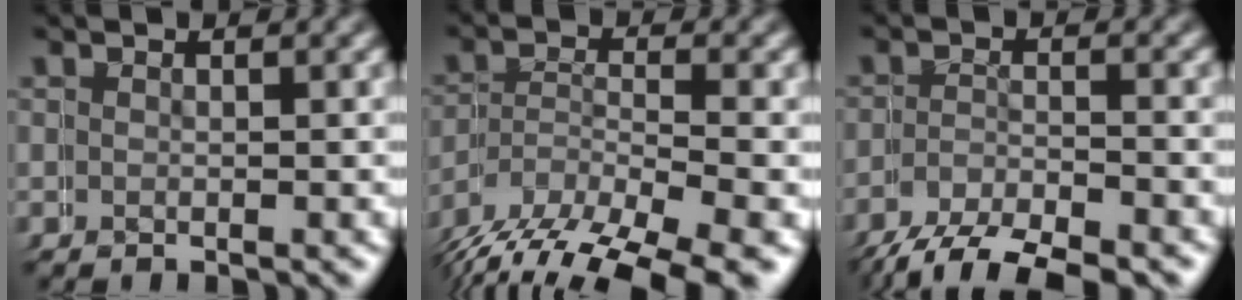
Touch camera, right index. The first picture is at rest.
{"total": 9.1, "force": [-4.9, 5.9, 4.9], "torque": [-0.098, -0.035, -0.065]}
{"total": 5.8, "force": [-4.5, 2.9, 2.1], "torque": [-0.046, -0.018, -0.063]}